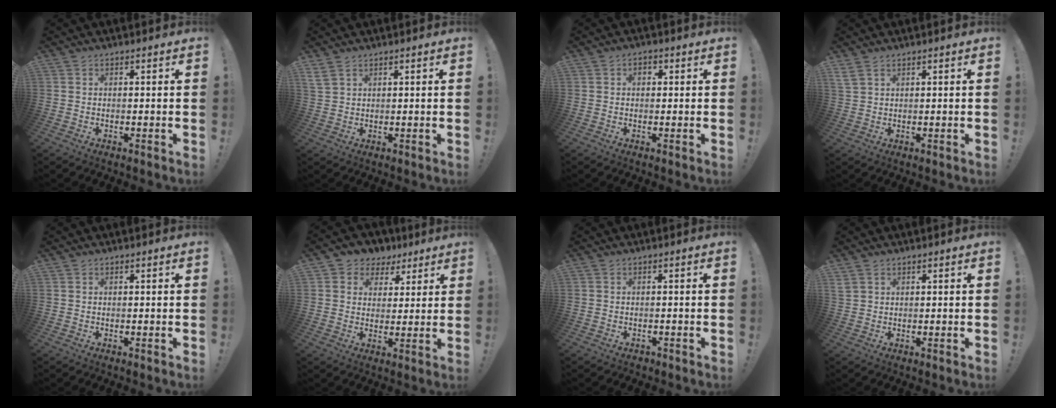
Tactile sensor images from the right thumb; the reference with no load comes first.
{"total": 3.4, "force": [2.4, 1.6, 1.9], "torque": [-0.035, -0.007, 0.047]}
{"total": 1.6, "force": [0.0, 1.3, 0.9], "torque": [-0.014, 0.004, -0.002]}
{"total": 3.0, "force": [1.9, 1.3, 1.9], "torque": [-0.043, -0.001, 0.039]}
{"total": 0.0}
{"total": 6.2, "force": [2.3, 5.7, 0.9], "torque": [-0.007, -0.015, 0.047]}
{"total": 0.8, "force": [-0.6, 0.5, 0.1], "torque": [-0.001, -0.001, -0.010]}
{"total": 2.5, "force": [1.5, 1.7, 1.0], "torque": [-0.020, 0.000, 0.031]}